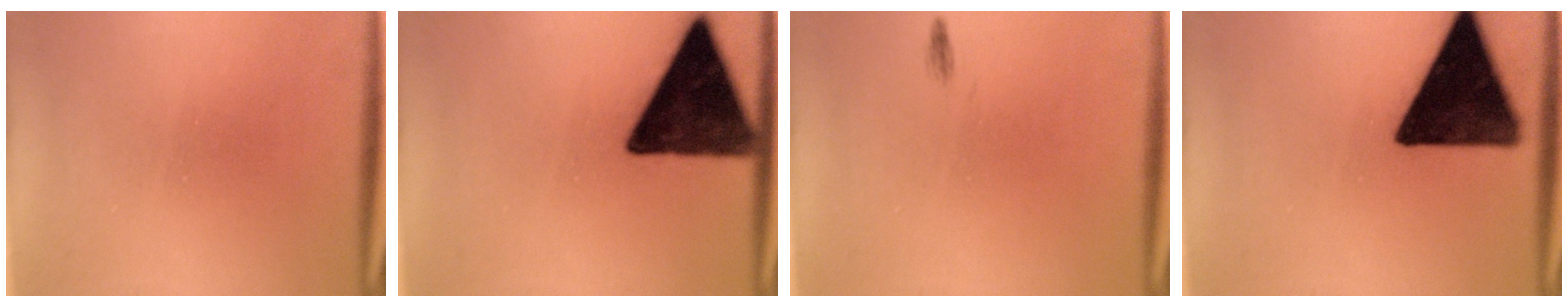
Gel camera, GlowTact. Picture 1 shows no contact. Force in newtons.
{"total": 13.0}
{"total": 0.5}
{"total": 16.6}